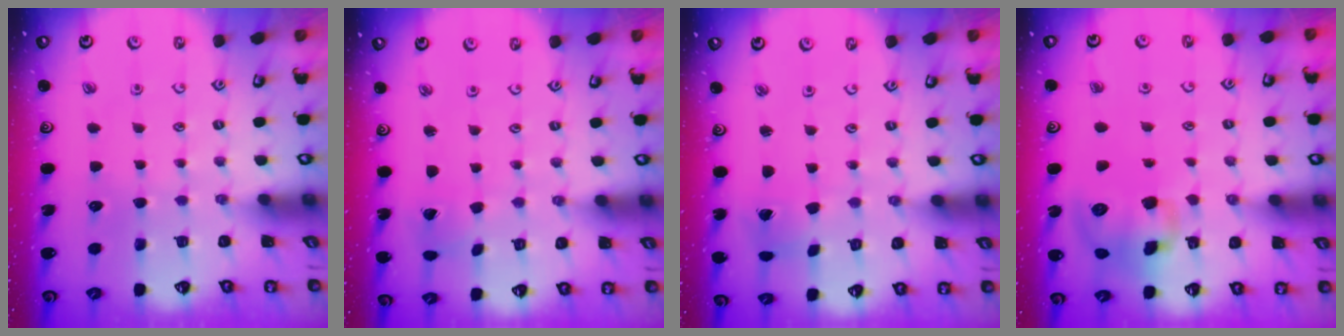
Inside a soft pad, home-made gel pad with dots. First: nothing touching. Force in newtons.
{"total": 0.8, "press": 0.8, "slide": 0.1}
{"total": 2.0, "press": 2.0, "slide": 0.3}
{"total": 12.0, "press": 11.8, "slide": 1.9}